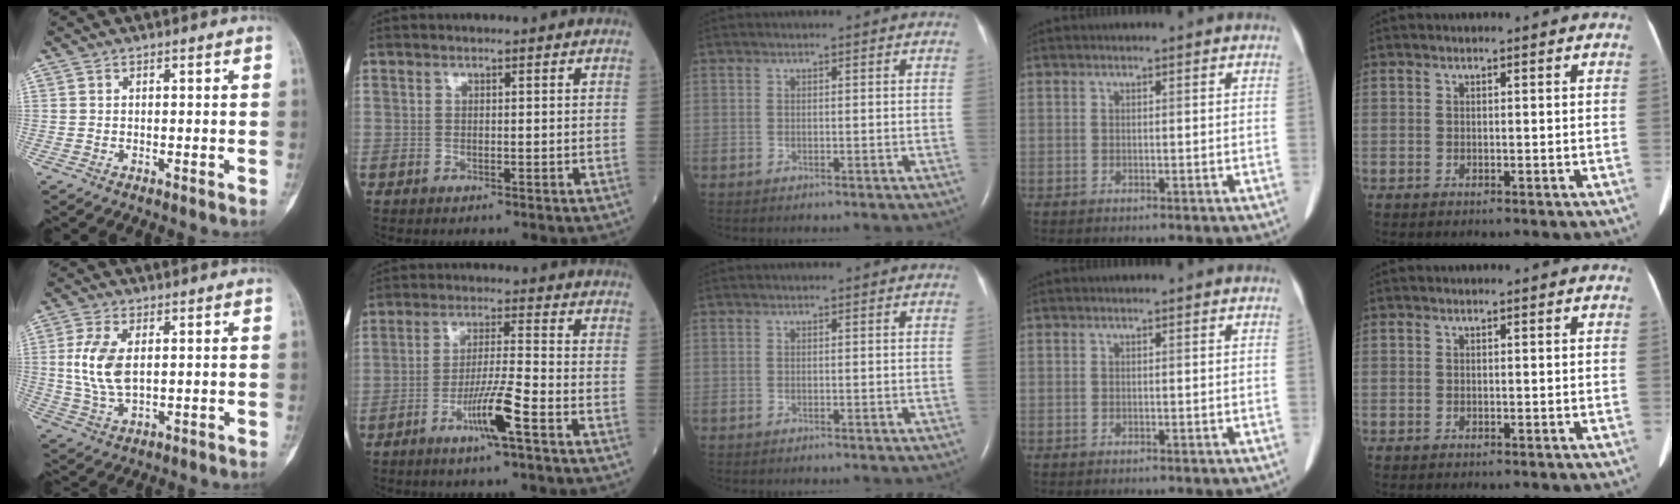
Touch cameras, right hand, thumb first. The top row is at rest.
{"thumb": {"total": 8.7, "force": [1.3, 4.6, 7.3], "torque": [-0.156, -0.007, 0.029]}, "index": {"total": 7.4, "force": [-3.8, -0.5, 6.3], "torque": [-0.123, -0.007, -0.072]}}